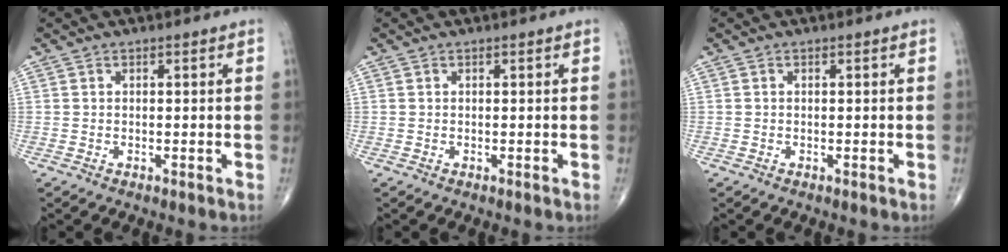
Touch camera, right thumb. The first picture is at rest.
{"total": 0.0}
{"total": 0.0}